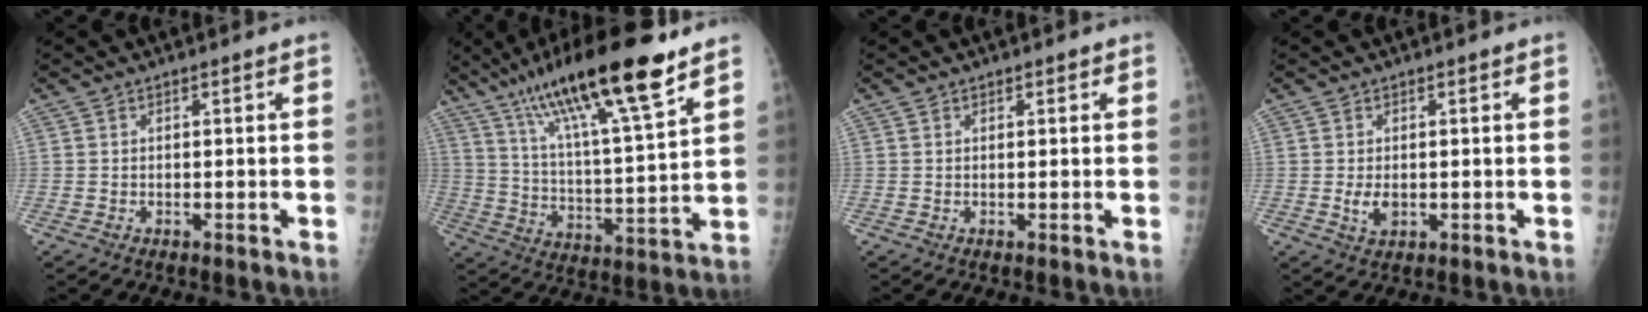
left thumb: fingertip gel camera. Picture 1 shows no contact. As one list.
[{"total": 22.6, "force": [14.6, 3.8, 16.8], "torque": [-0.283, -0.043, 0.252]}, {"total": 0.7, "force": [0.5, 0.5, 0.3], "torque": [0.004, -0.002, 0.003]}, {"total": 3.0, "force": [-0.2, 2.0, 2.2], "torque": [-0.037, -0.005, 0.000]}]